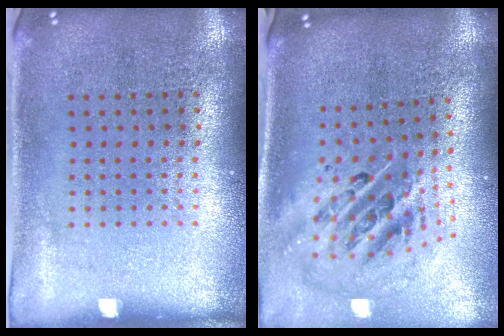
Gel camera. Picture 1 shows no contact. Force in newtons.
{"total": 2.8, "press": 1.9, "slide": 2.0}